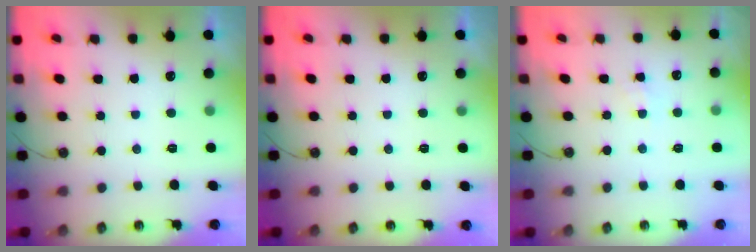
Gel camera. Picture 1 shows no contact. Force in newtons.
{"total": 0.0}
{"total": 4.2, "press": 4.2, "slide": 0.6}